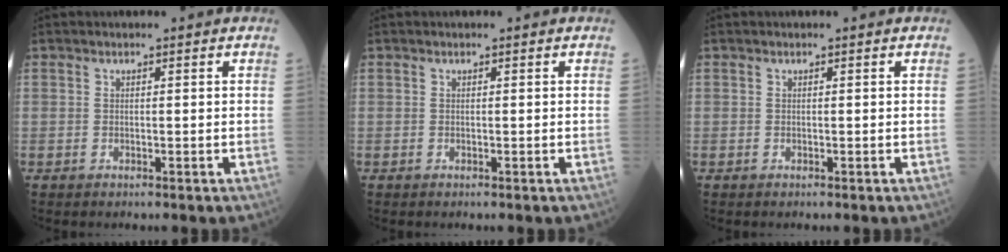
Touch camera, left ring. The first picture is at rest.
{"total": 0.0}
{"total": 0.0}